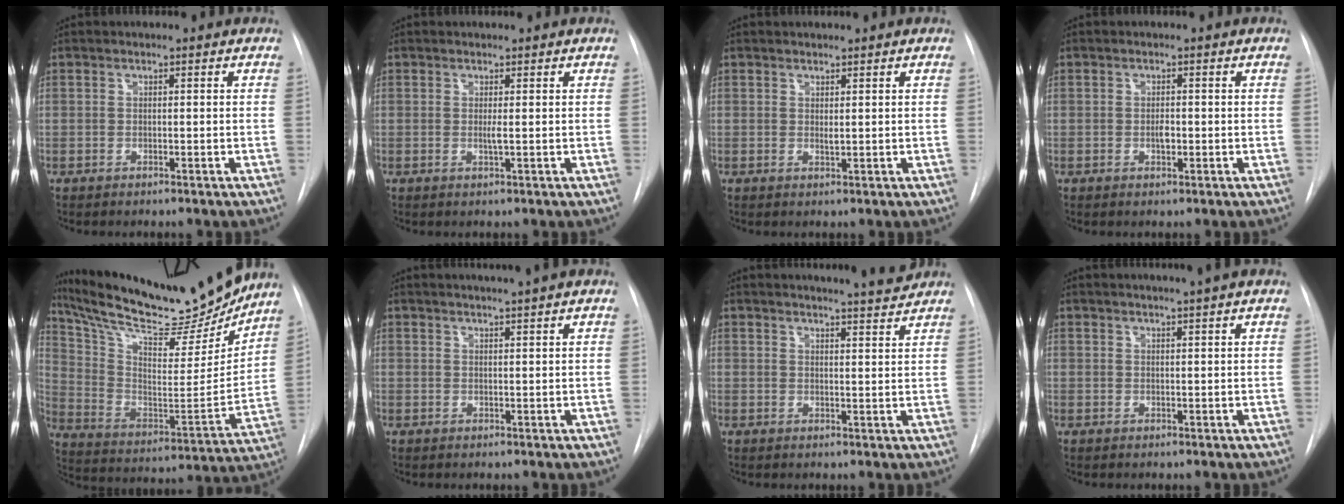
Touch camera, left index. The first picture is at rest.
{"total": 0.8, "force": [-0.1, -0.2, 0.8], "torque": [-0.019, -0.006, -0.001]}
{"total": 0.8, "force": [0.4, 0.1, 0.7], "torque": [-0.014, -0.006, 0.009]}
{"total": 1.4, "force": [-0.5, 0.6, 1.1], "torque": [-0.020, -0.003, -0.008]}
{"total": 25.1, "force": [22.1, 4.1, 11.1], "torque": [-0.198, -0.040, 0.341]}
{"total": 2.8, "force": [2.2, -0.9, 1.5], "torque": [-0.016, 0.000, 0.032]}
{"total": 5.2, "force": [5.0, -0.5, 1.4], "torque": [-0.027, -0.013, 0.057]}
{"total": 2.4, "force": [1.8, -0.8, 1.4], "torque": [-0.016, -0.001, 0.026]}